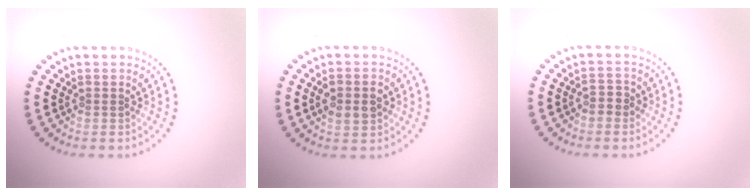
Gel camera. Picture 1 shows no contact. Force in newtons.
{"total": 3.0, "press": 3.0, "slide": 0.1}
{"total": 1.2, "press": 1.0, "slide": 0.5}